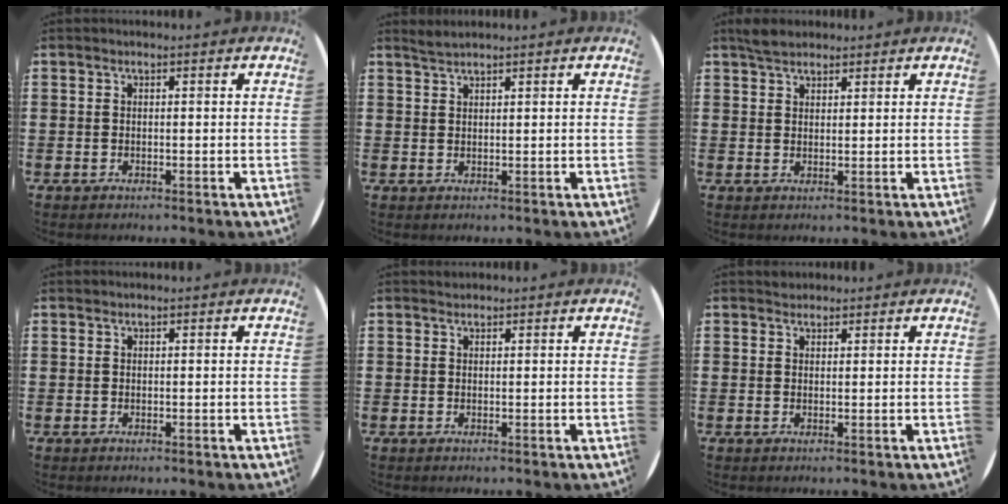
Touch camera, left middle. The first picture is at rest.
{"total": 1.3, "force": [1.3, -0.1, 0.1], "torque": [-0.004, 0.000, 0.025]}
{"total": 2.7, "force": [2.4, 1.0, 0.7], "torque": [-0.010, 0.004, 0.044]}
{"total": 0.0}
{"total": 0.6, "force": [0.5, 0.2, 0.0], "torque": [0.001, 0.003, 0.010]}
{"total": 1.2, "force": [1.1, 0.4, -0.1], "torque": [0.008, -0.001, 0.021]}